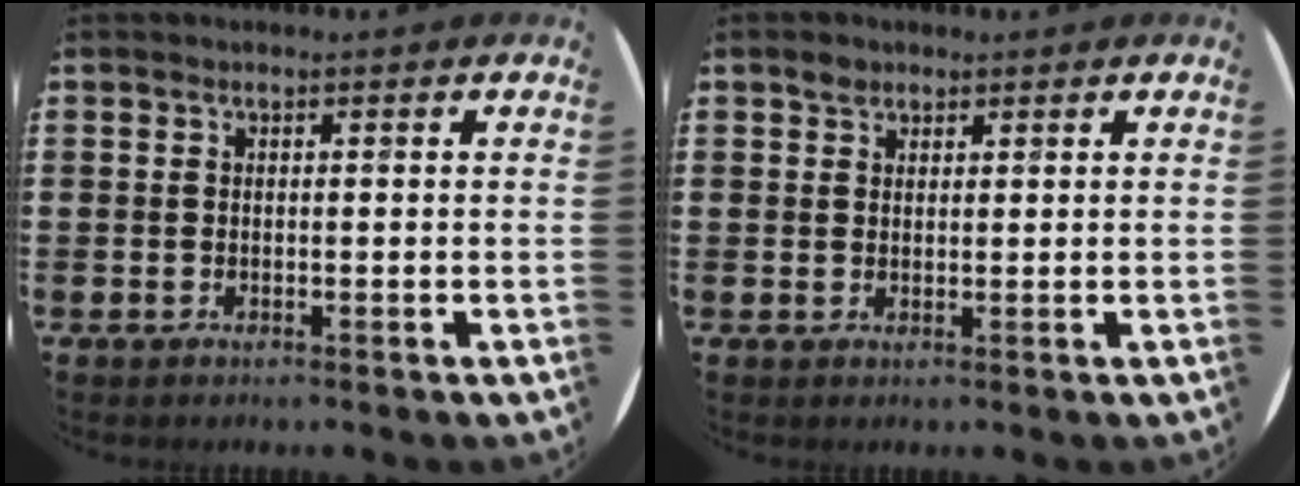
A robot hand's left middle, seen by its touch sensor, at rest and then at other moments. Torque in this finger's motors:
{"motor_torque": [0.34, -0.14, 0.00, 0.00]}